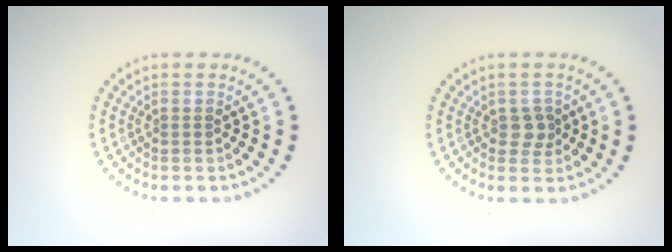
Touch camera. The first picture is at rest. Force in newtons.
{"total": 1.5, "press": 1.4, "slide": 0.5}